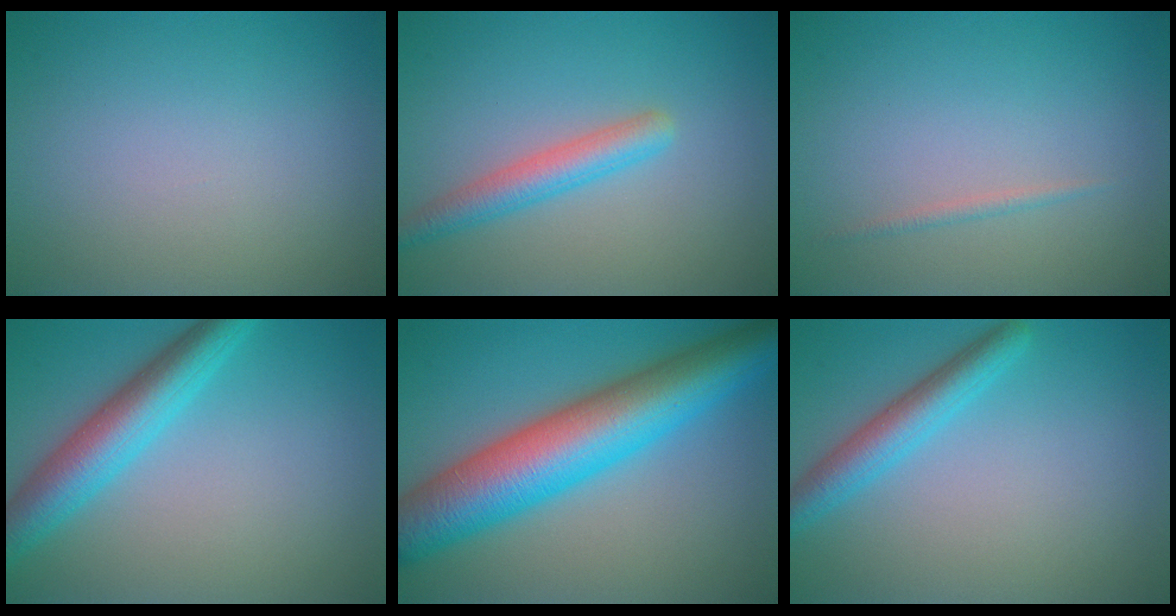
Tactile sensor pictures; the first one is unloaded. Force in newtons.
{"total": 3.0, "press": 3.0, "slide": 0.2}
{"total": 0.7, "press": 0.7, "slide": 0.0}
{"total": 5.6, "press": 5.6, "slide": 0.2}
{"total": 11.8, "press": 11.8, "slide": 0.1}
{"total": 3.6, "press": 3.6, "slide": 0.1}